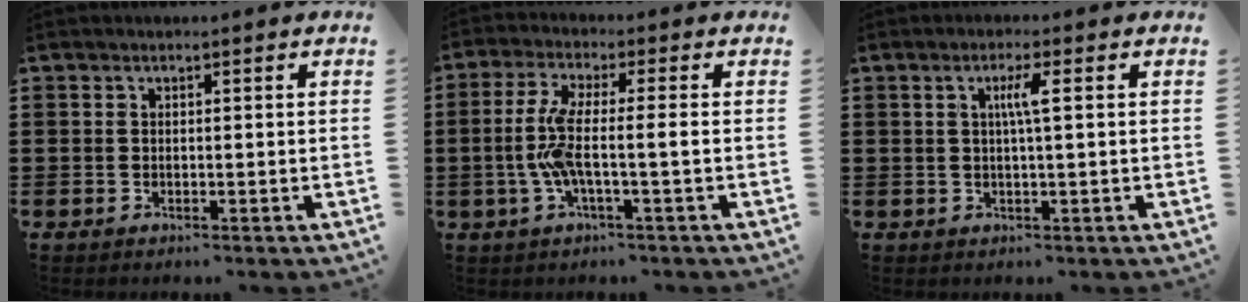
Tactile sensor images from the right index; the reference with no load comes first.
{"total": 6.5, "force": [-1.1, 0.6, 6.4], "torque": [-0.143, -0.013, -0.031]}
{"total": 3.0, "force": [0.5, -0.1, 3.0], "torque": [-0.058, -0.001, 0.004]}